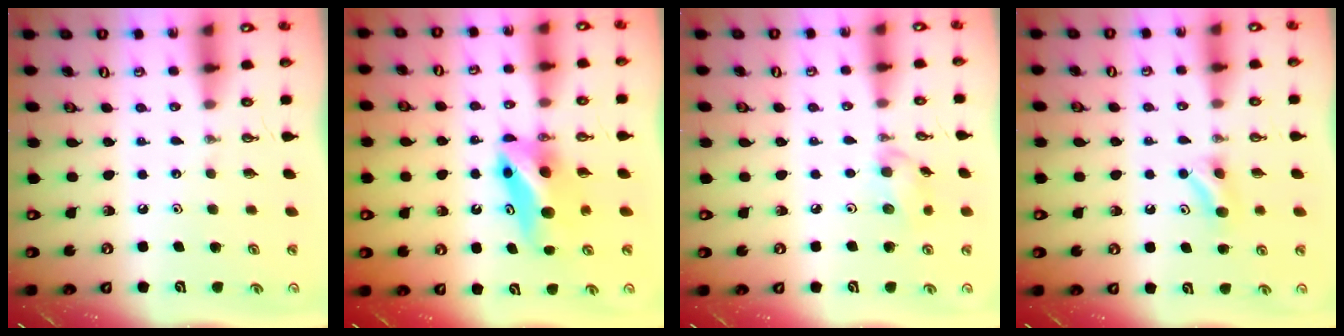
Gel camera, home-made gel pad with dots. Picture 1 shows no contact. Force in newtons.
{"total": 8.3, "press": 7.5, "slide": 3.7}
{"total": 6.7, "press": 6.6, "slide": 1.4}
{"total": 4.6, "press": 4.4, "slide": 1.3}